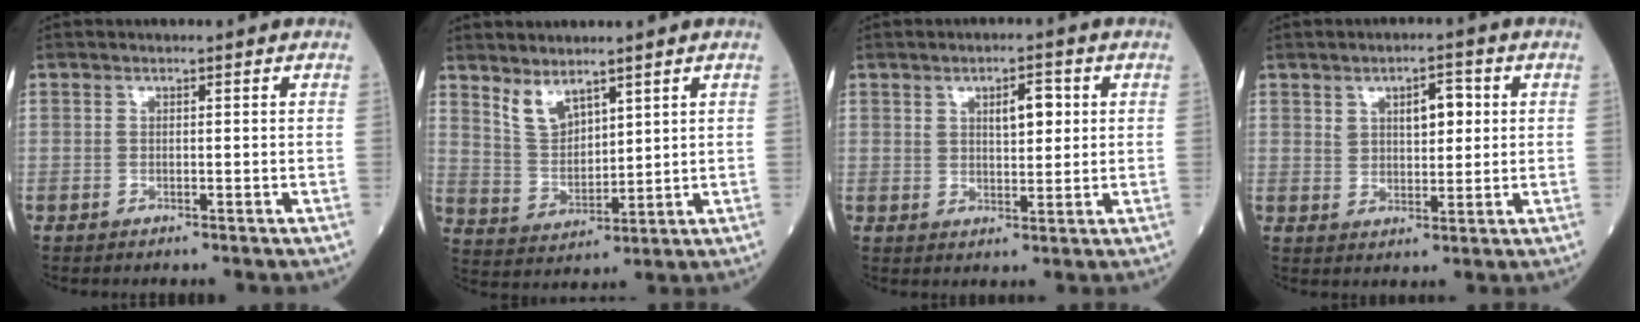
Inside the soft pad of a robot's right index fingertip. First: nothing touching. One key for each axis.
{"total": 5.6, "fx": 4.3, "fy": 2.2, "fz": 2.9, "tx": -0.062, "ty": -0.006, "tz": 0.097}
{"total": 4.4, "fx": 1.5, "fy": 1.8, "fz": 3.8, "tx": -0.057, "ty": 0.004, "tz": 0.024}
{"total": 5.2, "fx": 1.8, "fy": 2.5, "fz": 4.1, "tx": -0.063, "ty": 0.010, "tz": 0.031}